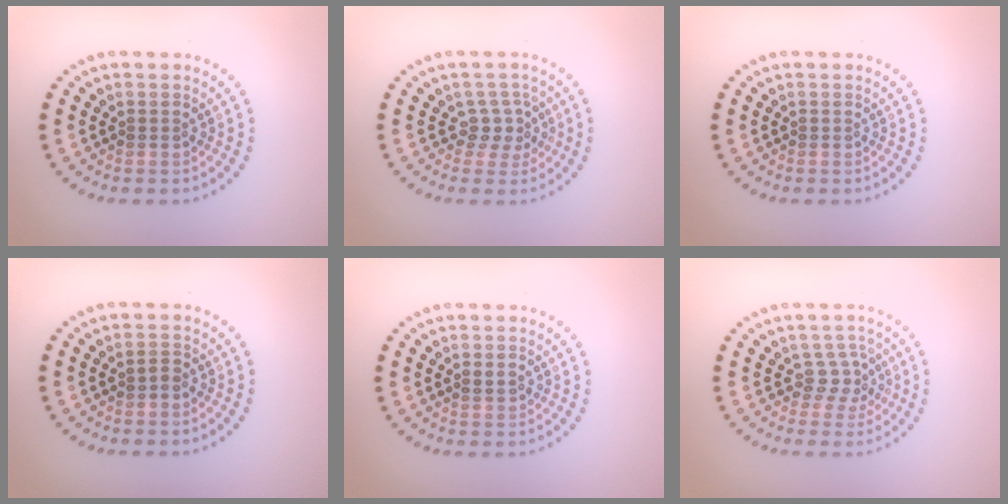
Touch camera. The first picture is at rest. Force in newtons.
{"total": 2.1, "press": 1.6, "slide": 1.4}
{"total": 0.0}
{"total": 0.9, "press": 0.8, "slide": 0.3}
{"total": 0.9, "press": 0.9, "slide": 0.2}
{"total": 2.0, "press": 1.3, "slide": 1.5}